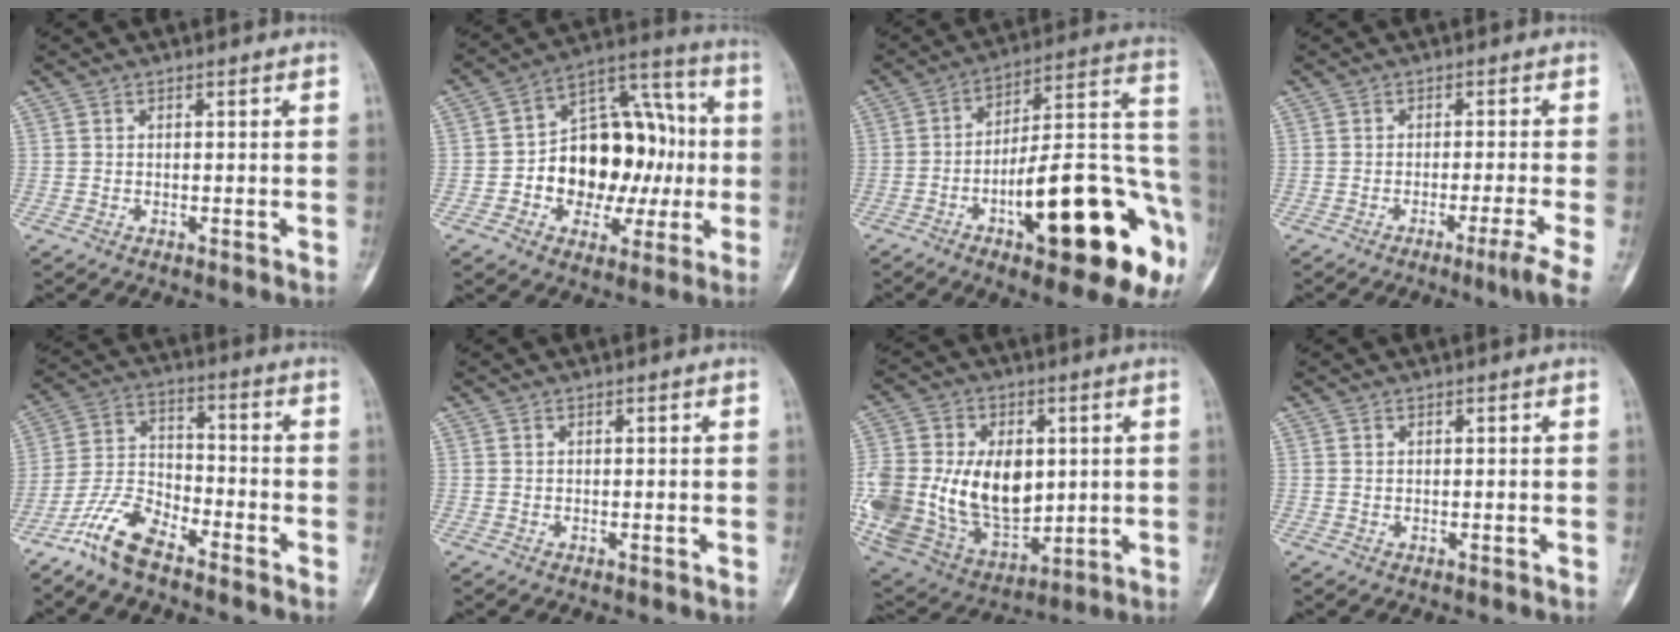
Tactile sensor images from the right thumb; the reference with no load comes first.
{"total": 20.5, "force": [-1.4, 14.1, 14.7], "torque": [-0.167, 0.049, -0.014]}
{"total": 27.5, "force": [-10.0, 8.5, 24.1], "torque": [-0.292, 0.048, -0.139]}
{"total": 4.9, "force": [-2.7, -0.9, 4.0], "torque": [-0.069, -0.001, -0.045]}
{"total": 9.8, "force": [-7.4, 3.5, 5.4], "torque": [-0.118, 0.047, -0.155]}
{"total": 0.0}
{"total": 28.2, "force": [1.2, 19.3, 20.6], "torque": [-0.423, -0.002, 0.050]}
{"total": 0.0}